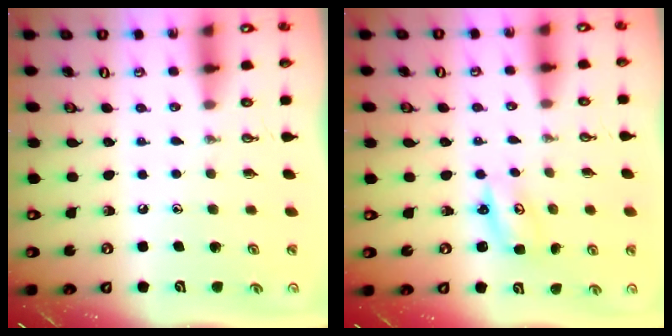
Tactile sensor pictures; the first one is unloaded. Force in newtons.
{"total": 2.6, "press": 2.6, "slide": 0.2}